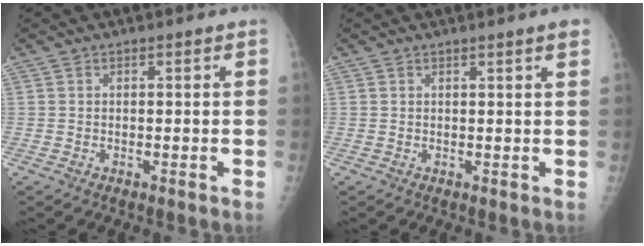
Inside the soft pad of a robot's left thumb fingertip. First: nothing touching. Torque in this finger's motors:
{"motor_torque": [0.30, 0.06, 0.05, -0.12, 0.01]}